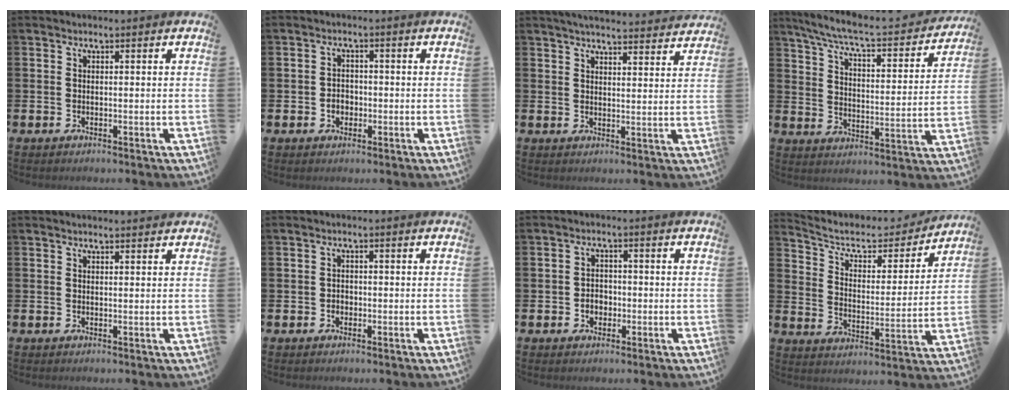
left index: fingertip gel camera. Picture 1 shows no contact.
{"total": 2.2, "force": [-0.6, 1.9, 0.9], "torque": [-0.007, 0.002, -0.019]}
{"total": 4.4, "force": [4.4, 0.0, 0.7], "torque": [-0.017, -0.029, 0.077]}
{"total": 7.2, "force": [6.4, 0.6, 3.1], "torque": [-0.089, -0.047, 0.105]}
{"total": 1.0, "force": [0.9, 0.1, 0.1], "torque": [0.006, -0.002, 0.015]}
{"total": 1.1, "force": [-0.4, 1.0, 0.3], "torque": [-0.003, 0.004, -0.010]}
{"total": 2.3, "force": [-0.7, 2.0, 0.9], "torque": [-0.009, 0.001, -0.019]}
{"total": 6.9, "force": [6.0, 2.7, 2.1], "torque": [-0.073, -0.043, 0.097]}